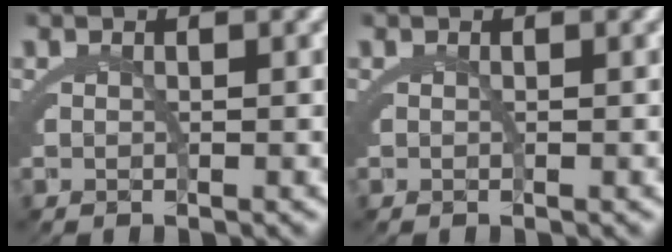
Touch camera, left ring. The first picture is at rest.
{"total": 0.0}